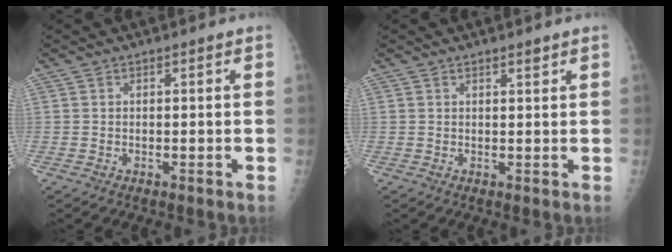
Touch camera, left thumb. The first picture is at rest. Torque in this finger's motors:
{"motor_torque": [-0.01, 0.11, -0.24, -0.20, 0.03]}